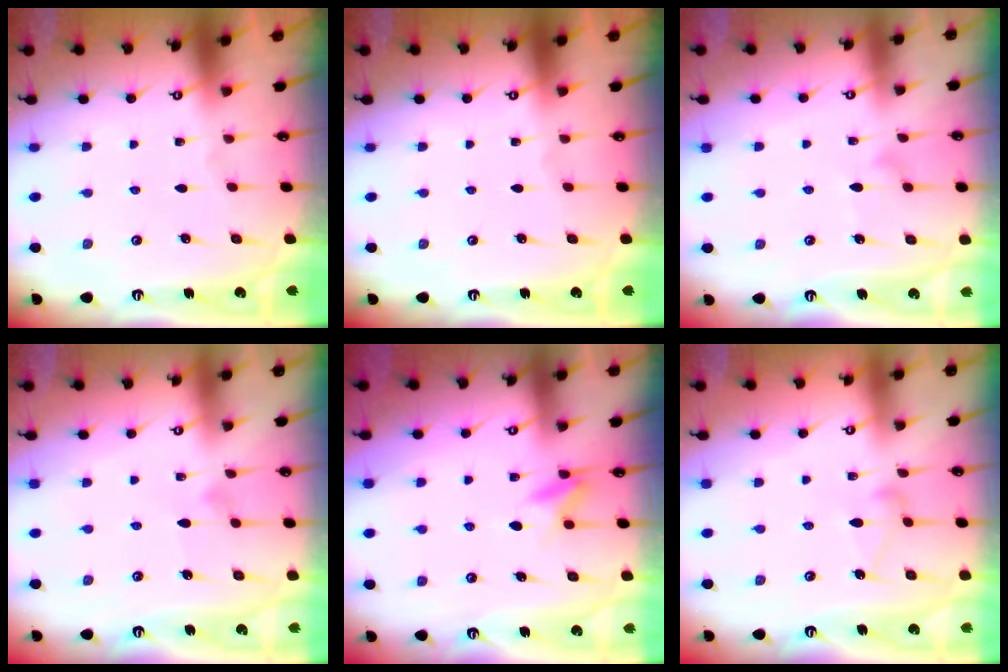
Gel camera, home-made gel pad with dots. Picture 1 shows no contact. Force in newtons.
{"total": 0.0}
{"total": 7.4, "press": 7.4, "slide": 0.4}
{"total": 7.2, "press": 7.2, "slide": 0.3}
{"total": 5.8, "press": 5.7, "slide": 0.7}
{"total": 7.2, "press": 7.2, "slide": 0.4}